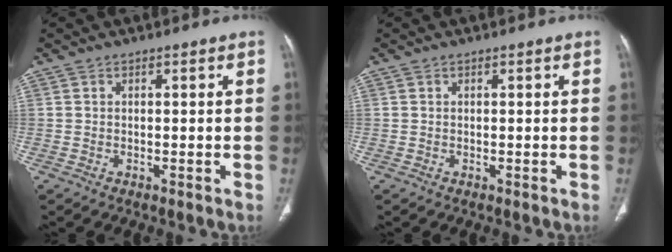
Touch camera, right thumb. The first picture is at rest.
{"total": 0.0}